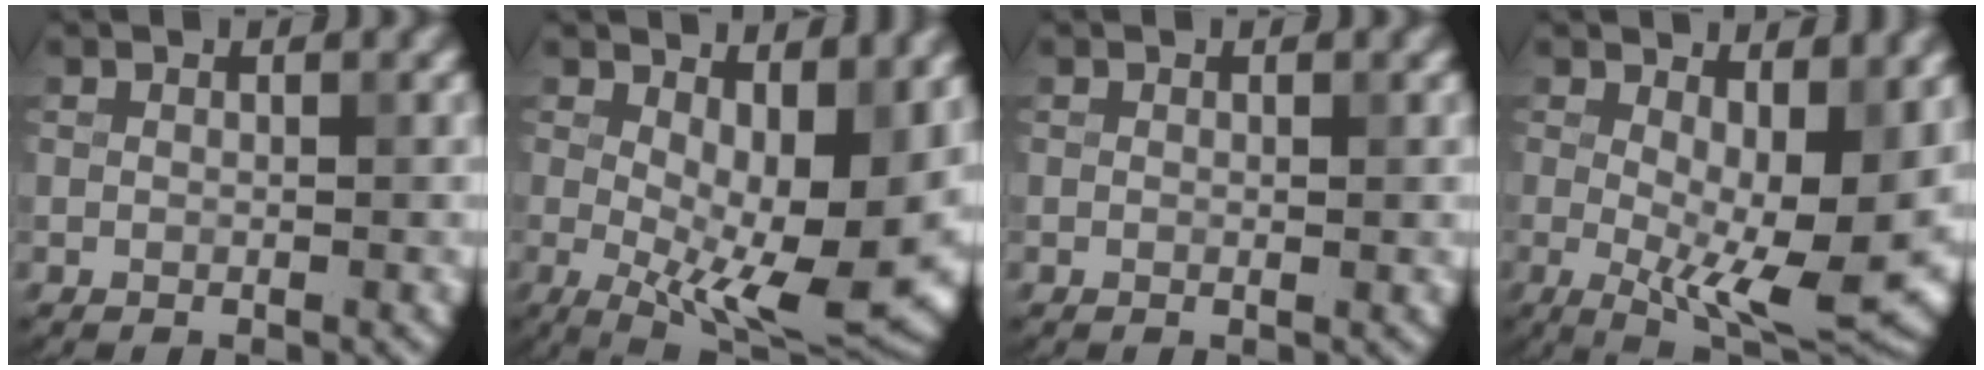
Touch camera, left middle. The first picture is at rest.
{"total": 13.4, "force": [0.1, 5.9, 12.0], "torque": [-0.157, -0.023, 0.017]}
{"total": 0.0}
{"total": 10.8, "force": [-0.3, 4.5, 9.8], "torque": [-0.142, -0.024, 0.004]}